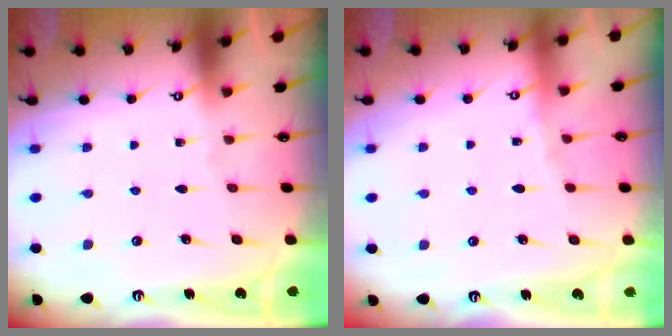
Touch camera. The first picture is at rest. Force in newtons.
{"total": 3.3, "press": 3.2, "slide": 0.5}